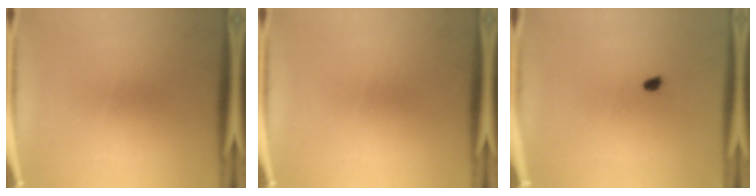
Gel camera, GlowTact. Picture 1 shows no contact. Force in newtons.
{"total": 0.0}
{"total": 1.4}